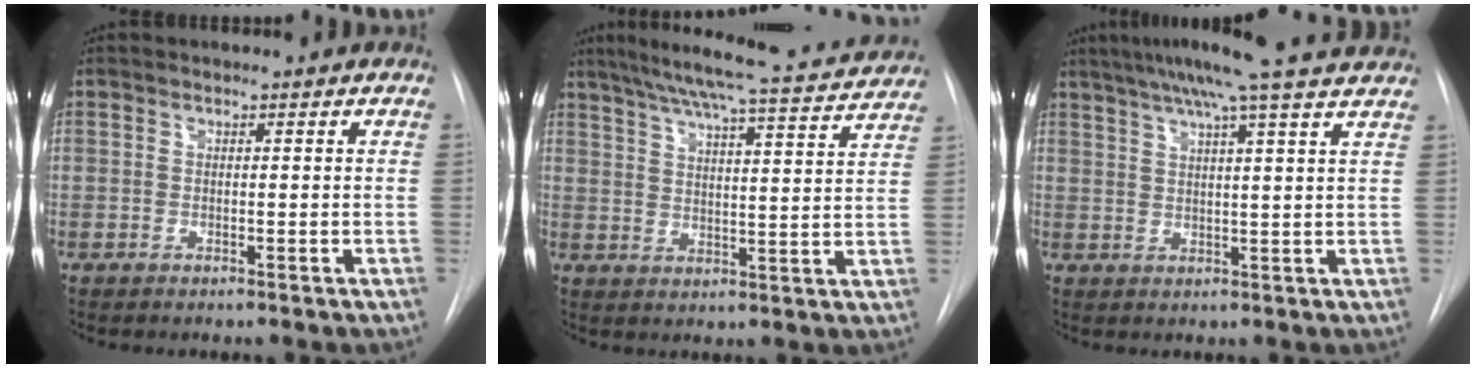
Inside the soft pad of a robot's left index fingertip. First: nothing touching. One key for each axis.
{"total": 20.8, "fx": 18.6, "fy": 2.1, "fz": 9.2, "tx": -0.151, "ty": -0.003, "tz": 0.238}
{"total": 16.4, "fx": 13.7, "fy": -1.0, "fz": 9.0, "tx": -0.148, "ty": 0.017, "tz": 0.176}